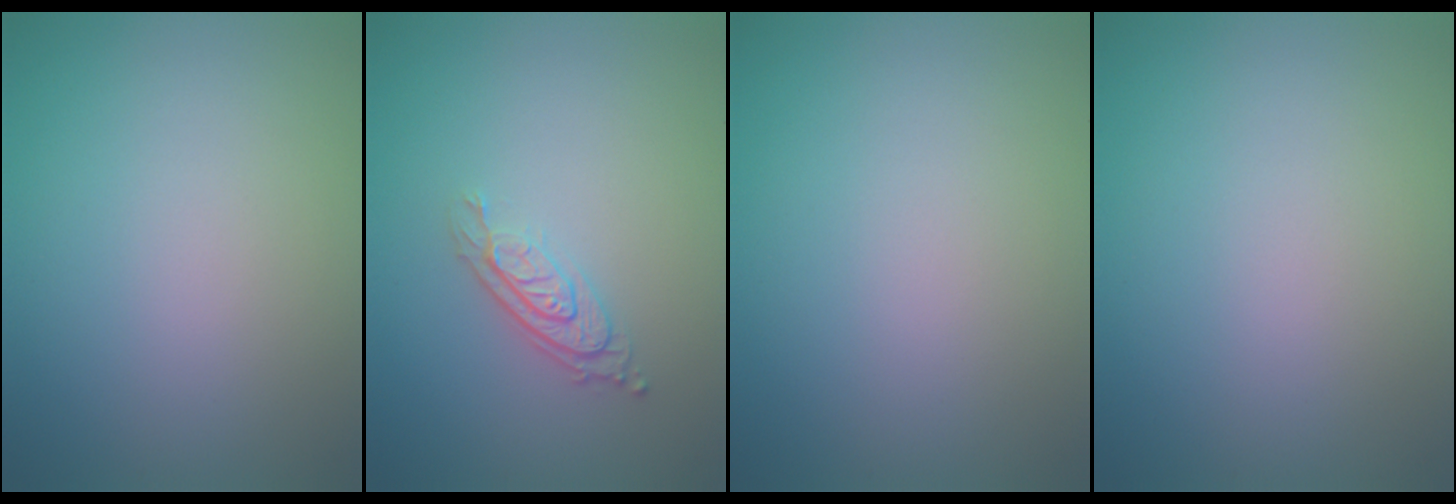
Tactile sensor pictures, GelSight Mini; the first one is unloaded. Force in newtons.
{"total": 3.0, "press": 2.2, "slide": 2.0}
{"total": 0.0}
{"total": 0.0}